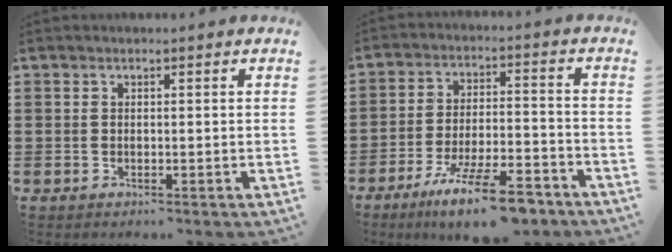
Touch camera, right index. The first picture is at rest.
{"total": 11.5, "force": [-8.7, 1.9, 7.3], "torque": [-0.130, 0.021, -0.162]}